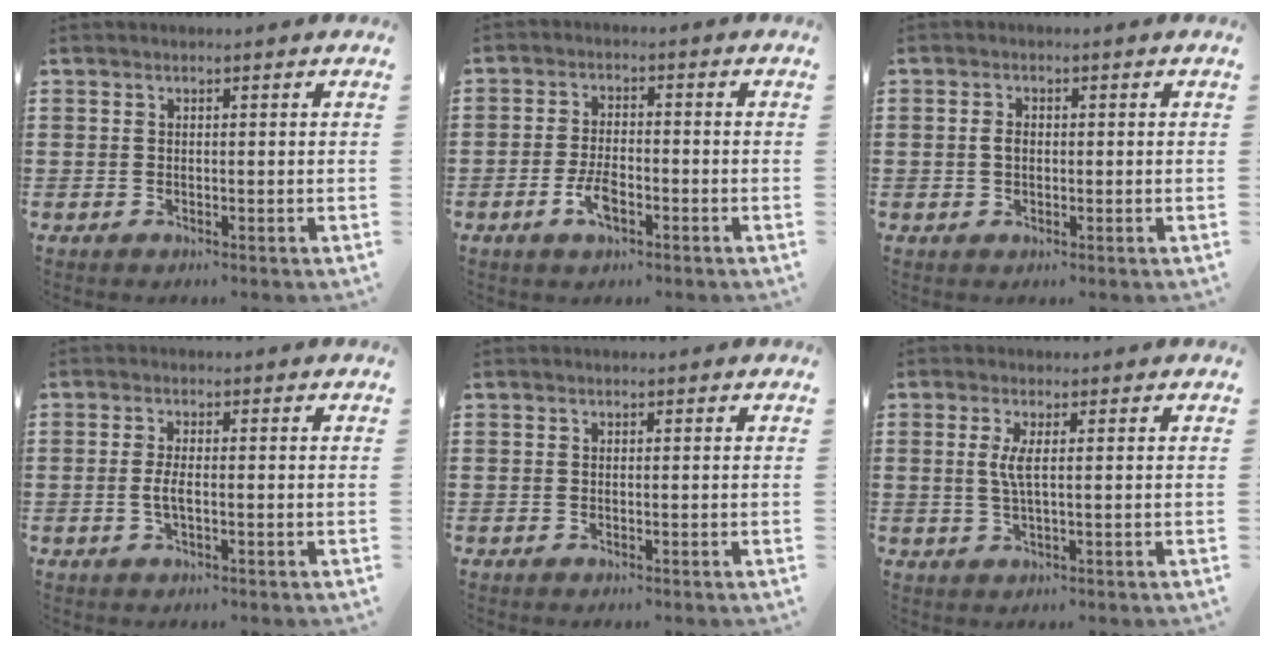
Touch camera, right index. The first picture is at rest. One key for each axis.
{"total": 4.5, "fx": -2.0, "fy": 2.0, "fz": 3.5, "tx": -0.080, "ty": -0.003, "tz": -0.041}
{"total": 1.7, "fx": -0.1, "fy": 1.0, "fz": 1.4, "tx": -0.028, "ty": 0.006, "tz": -0.002}
{"total": 2.7, "fx": -0.5, "fy": 0.6, "fz": 2.6, "tx": -0.062, "ty": -0.008, "tz": -0.014}
{"total": 0.0}
{"total": 2.9, "fx": 0.4, "fy": 0.1, "fz": 2.9, "tx": -0.065, "ty": -0.007, "tz": 0.002}